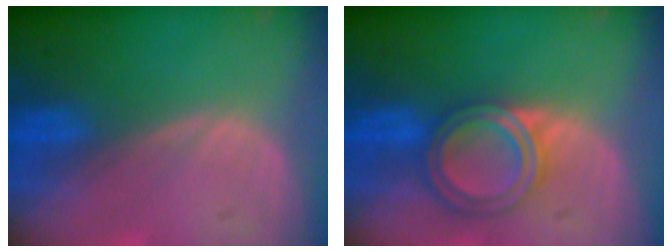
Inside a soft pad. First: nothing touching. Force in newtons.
{"total": 6.5, "press": 5.8, "slide": 2.9}